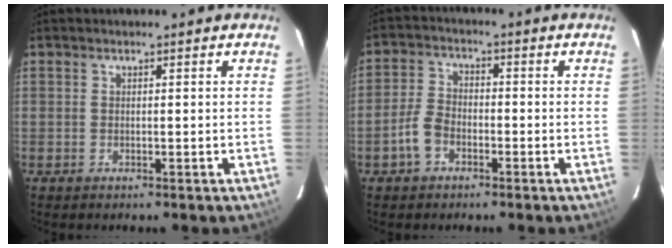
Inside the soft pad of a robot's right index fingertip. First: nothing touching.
{"total": 5.1, "force": [-2.6, 3.3, 2.9], "torque": [-0.066, 0.013, -0.049]}